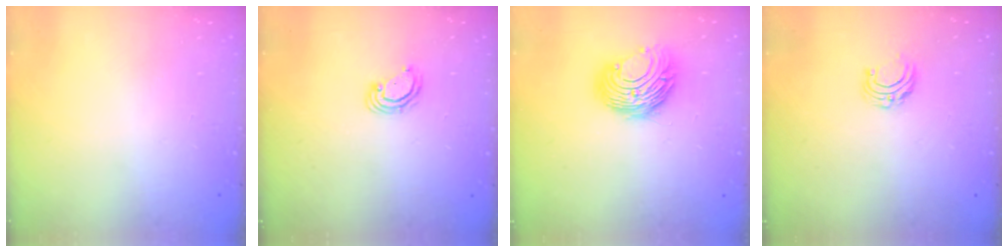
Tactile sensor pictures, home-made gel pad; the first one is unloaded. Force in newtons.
{"total": 4.4, "press": 4.4, "slide": 0.5}
{"total": 10.9, "press": 10.9, "slide": 0.6}
{"total": 5.0, "press": 5.0, "slide": 0.4}